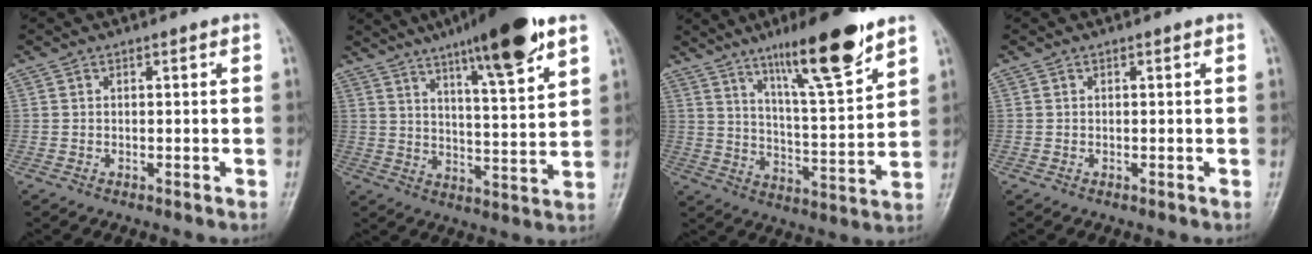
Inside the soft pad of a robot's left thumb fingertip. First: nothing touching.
{"total": 17.4, "force": [11.1, 2.7, 13.1], "torque": [-0.187, -0.049, 0.174]}
{"total": 16.8, "force": [11.1, 2.8, 12.3], "torque": [-0.180, -0.062, 0.186]}
{"total": 0.0}